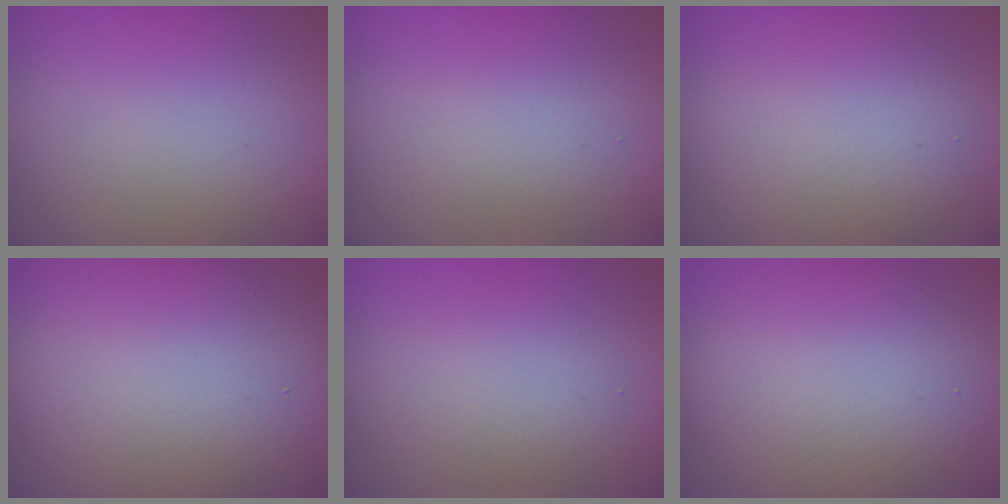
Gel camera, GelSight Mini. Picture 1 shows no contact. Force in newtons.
{"total": 1.7, "press": 1.7, "slide": 0.1}
{"total": 4.9, "press": 4.8, "slide": 0.3}
{"total": 14.5, "press": 14.4, "slide": 1.0}
{"total": 2.7, "press": 2.7, "slide": 0.1}
{"total": 8.6, "press": 8.6, "slide": 0.3}